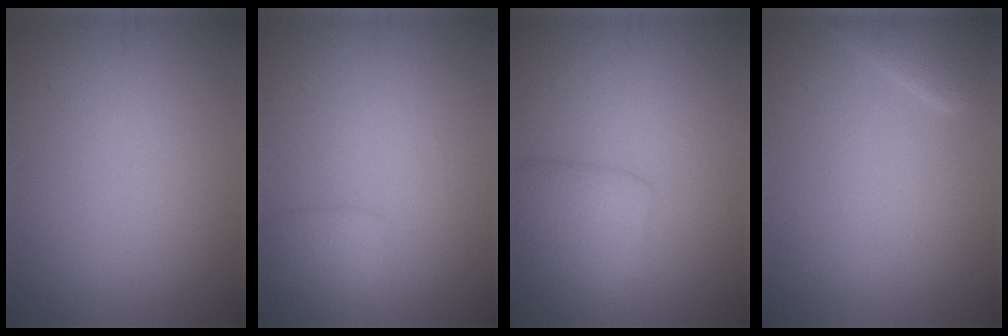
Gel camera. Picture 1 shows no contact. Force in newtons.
{"total": 2.0, "press": 1.9, "slide": 0.1}
{"total": 3.5, "press": 3.5, "slide": 0.2}
{"total": 2.6, "press": 2.5, "slide": 0.3}